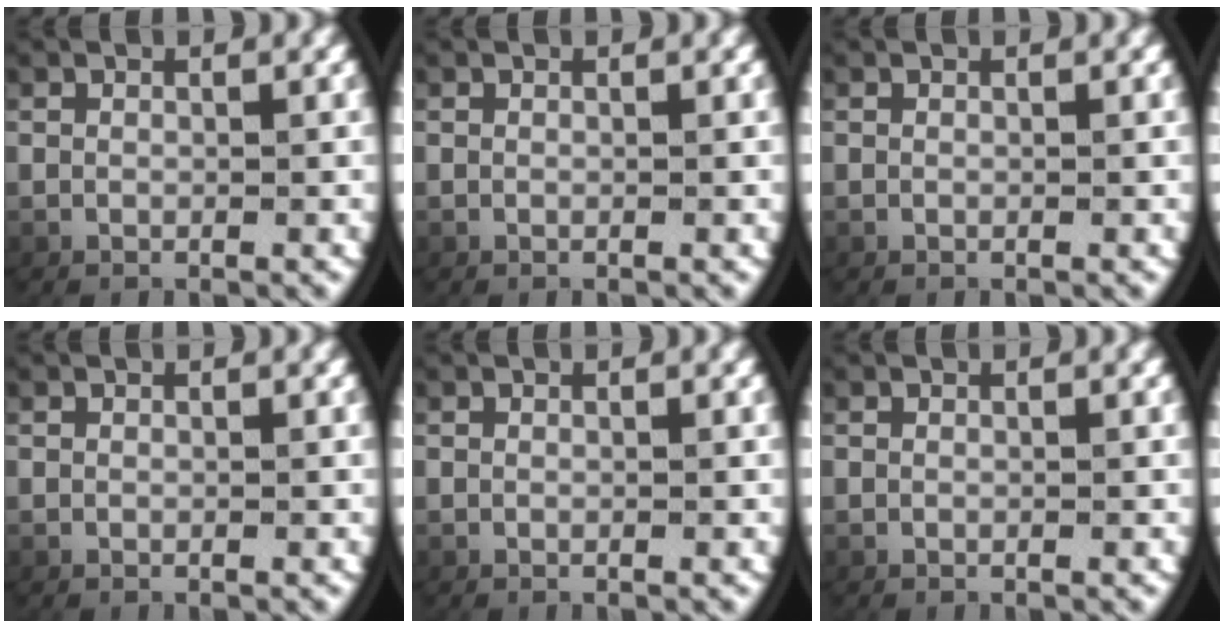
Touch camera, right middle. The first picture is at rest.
{"total": 0.0}
{"total": 0.0}
{"total": 0.0}
{"total": 0.0}
{"total": 0.0}